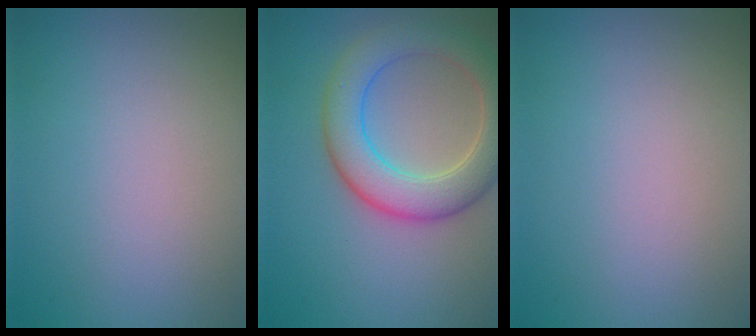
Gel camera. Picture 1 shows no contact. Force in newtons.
{"total": 6.6, "press": 6.6, "slide": 0.3}
{"total": 0.0}